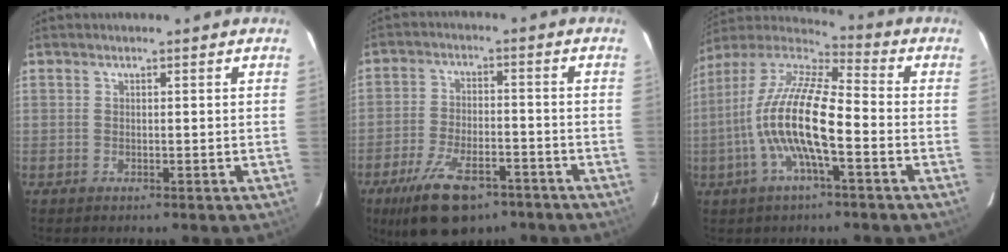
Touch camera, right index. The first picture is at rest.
{"total": 14.0, "force": [-9.2, 6.3, 8.4], "torque": [-0.182, -0.017, -0.153]}
{"total": 15.8, "force": [-3.8, 3.5, 14.9], "torque": [-0.283, -0.003, -0.079]}